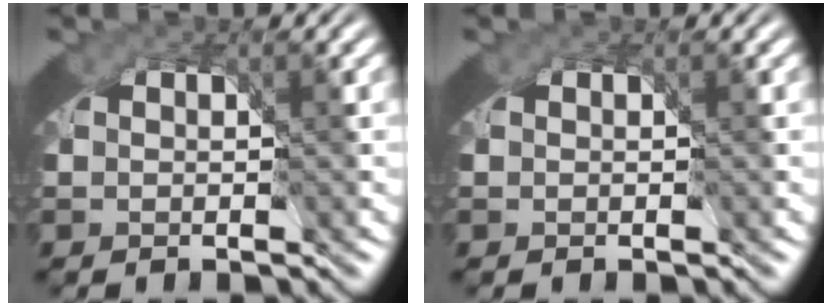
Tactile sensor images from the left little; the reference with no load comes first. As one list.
[{"total": 0.0}]